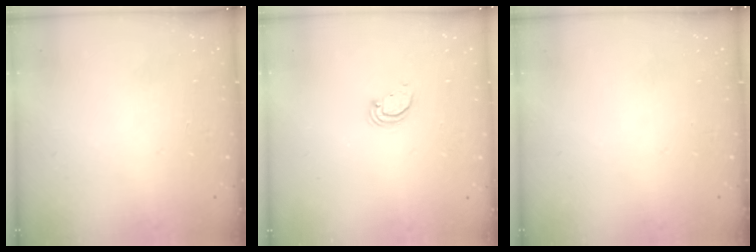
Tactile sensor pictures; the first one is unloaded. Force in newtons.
{"total": 2.9, "press": 2.9, "slide": 0.1}
{"total": 0.0}